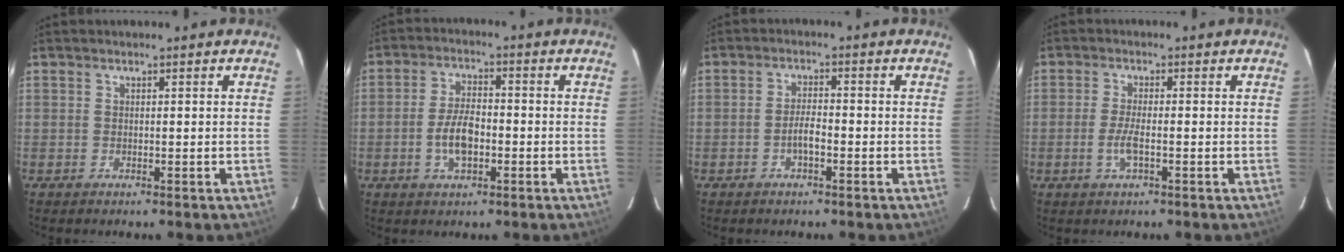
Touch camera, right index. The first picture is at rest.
{"total": 6.8, "force": [-1.9, 3.3, 5.6], "torque": [-0.115, 0.005, -0.032]}
{"total": 2.9, "force": [-1.3, 0.8, 2.4], "torque": [-0.048, 0.003, -0.024]}
{"total": 3.7, "force": [-1.2, 0.8, 3.4], "torque": [-0.072, -0.004, -0.024]}